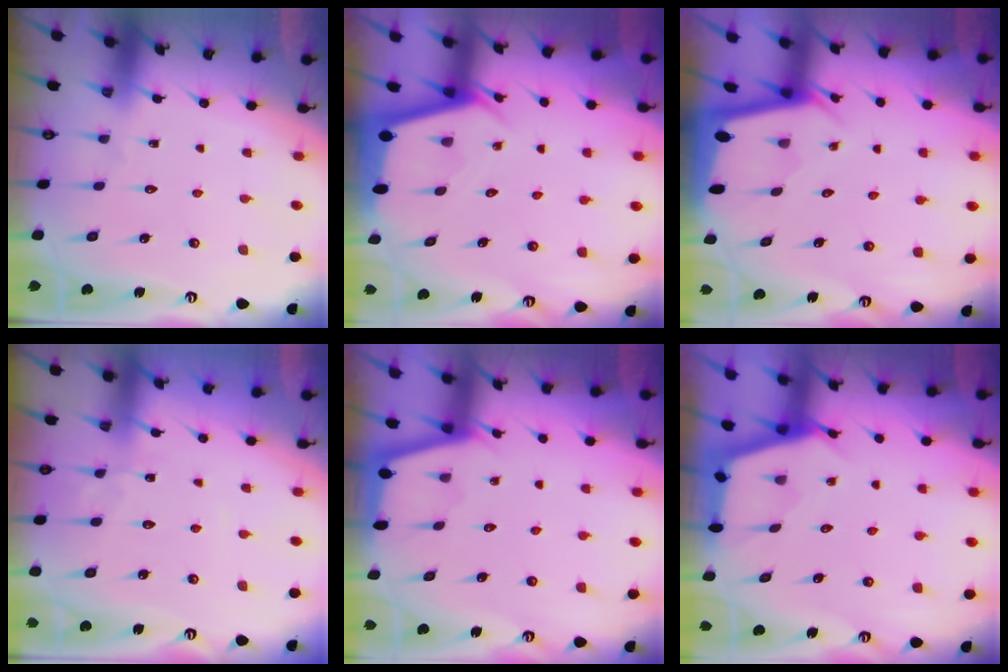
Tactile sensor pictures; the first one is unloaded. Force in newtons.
{"total": 2.3, "press": 2.2, "slide": 0.3}
{"total": 1.9, "press": 1.9, "slide": 0.1}
{"total": 2.2, "press": 2.2, "slide": 0.3}
{"total": 2.4, "press": 2.3, "slide": 0.4}
{"total": 3.1, "press": 3.1, "slide": 0.3}